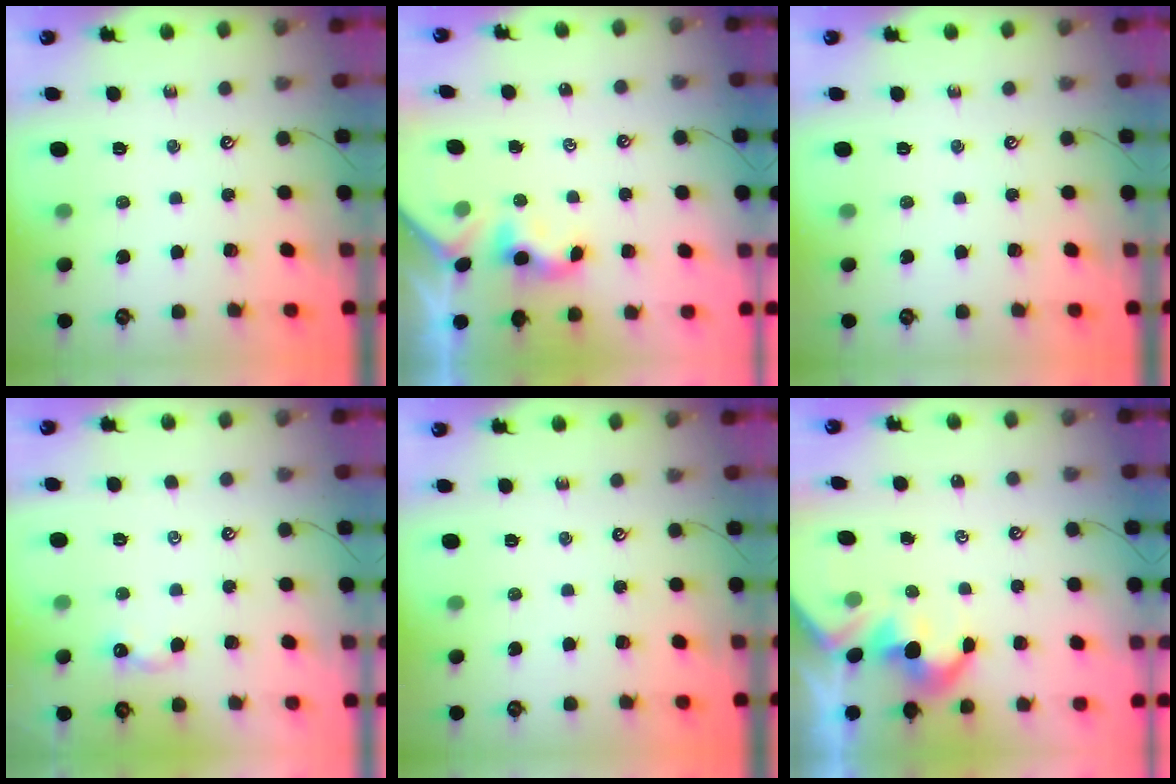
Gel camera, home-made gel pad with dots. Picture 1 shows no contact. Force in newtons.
{"total": 0.9, "press": 0.9, "slide": 0.3}
{"total": 0.0}
{"total": 1.6, "press": 1.6, "slide": 0.4}
{"total": 0.0}
{"total": 3.2, "press": 3.2, "slide": 0.4}